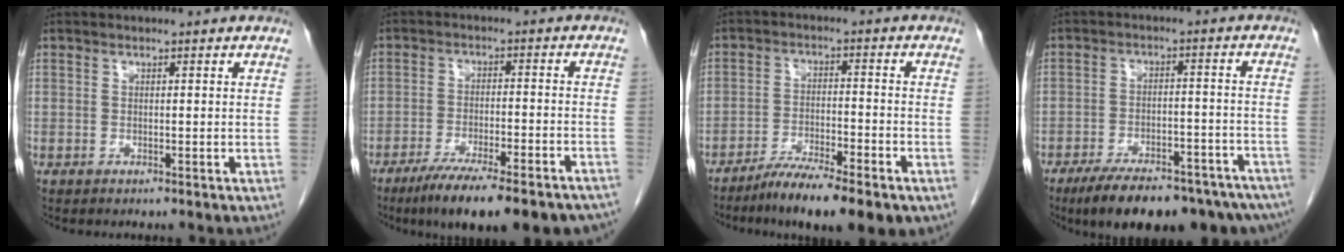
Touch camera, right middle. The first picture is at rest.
{"total": 18.2, "force": [-14.8, 2.7, 10.3], "torque": [-0.109, -0.009, -0.209]}
{"total": 11.2, "force": [-8.0, 1.7, 7.7], "torque": [-0.120, -0.017, -0.127]}
{"total": 21.1, "force": [-16.6, 6.7, 11.2], "torque": [-0.125, 0.005, -0.220]}